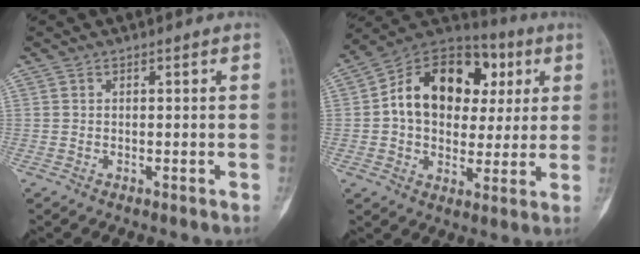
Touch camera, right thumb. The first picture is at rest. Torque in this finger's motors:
{"motor_torque": [-1.08, 1.88, 0.46, -0.25, 0.14]}